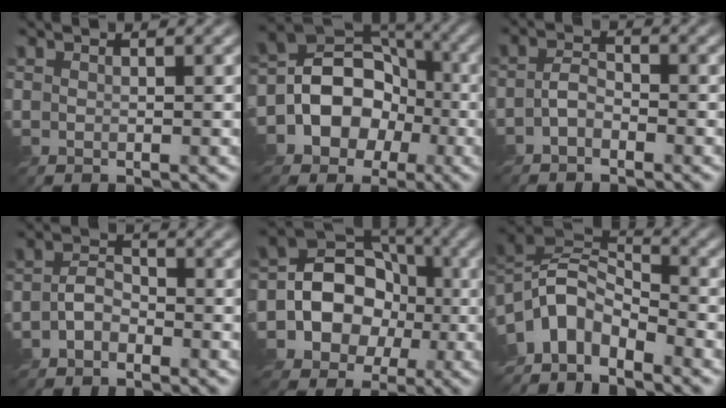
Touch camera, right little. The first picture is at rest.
{"total": 10.8, "force": [-3.8, 9.0, 4.5], "torque": [-0.074, 0.006, -0.083]}
{"total": 1.9, "force": [-1.2, 0.9, 1.1], "torque": [-0.024, 0.008, -0.030]}
{"total": 2.4, "force": [-1.5, 1.3, 1.3], "torque": [-0.027, 0.008, -0.036]}
{"total": 10.3, "force": [-2.3, 8.8, 4.7], "torque": [-0.071, 0.016, -0.059]}
{"total": 7.8, "force": [-5.1, 3.8, 4.6], "torque": [-0.084, 0.009, -0.108]}